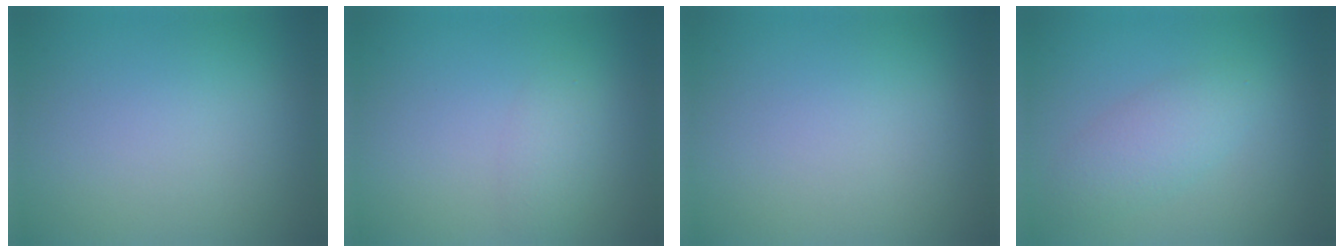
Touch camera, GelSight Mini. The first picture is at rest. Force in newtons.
{"total": 1.6, "press": 1.6, "slide": 0.1}
{"total": 0.0}
{"total": 2.7, "press": 2.7, "slide": 0.0}